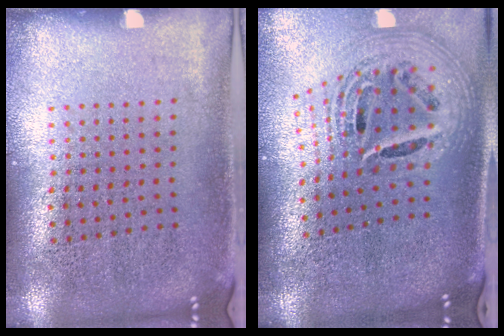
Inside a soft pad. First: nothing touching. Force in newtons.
{"total": 2.7, "press": 1.9, "slide": 1.9}